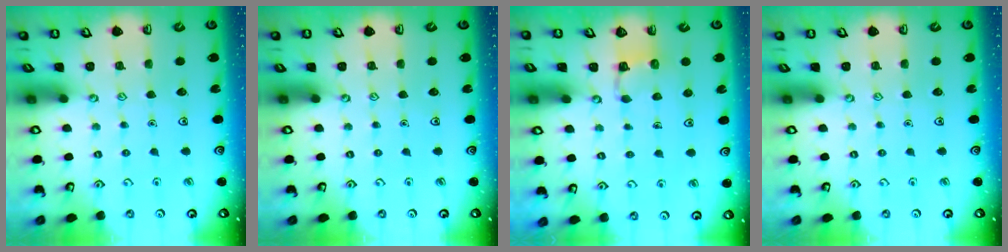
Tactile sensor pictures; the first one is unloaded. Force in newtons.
{"total": 0.0}
{"total": 3.0, "press": 3.0, "slide": 0.6}
{"total": 0.0}